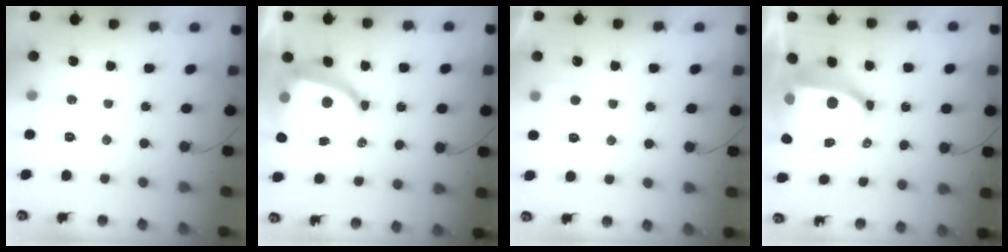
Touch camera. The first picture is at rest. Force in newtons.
{"total": 14.3, "press": 14.2, "slide": 1.8}
{"total": 4.4, "press": 4.4, "slide": 0.5}
{"total": 13.4, "press": 13.2, "slide": 1.8}